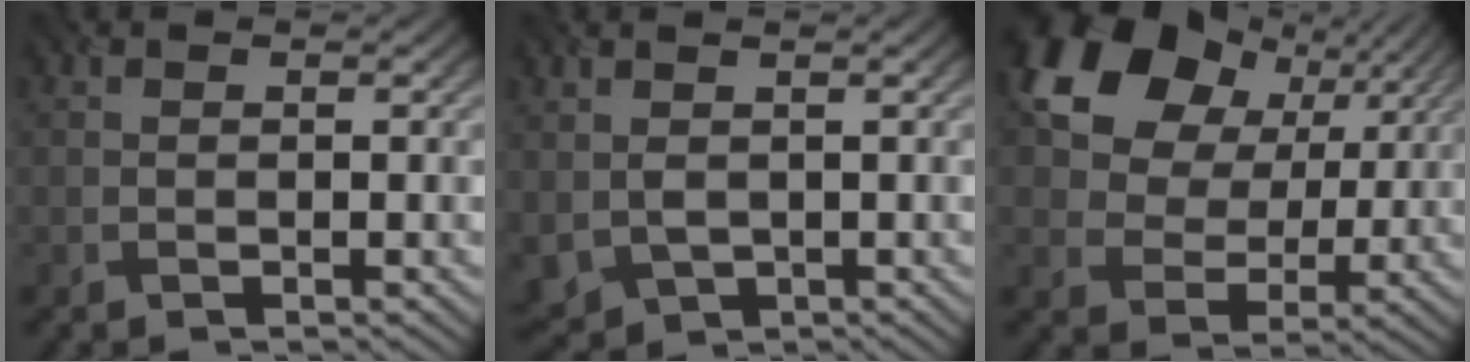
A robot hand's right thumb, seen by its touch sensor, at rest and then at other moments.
{"total": 3.3, "force": [0.5, 2.4, 2.3], "torque": [-0.072, -0.011, 0.014]}
{"total": 14.8, "force": [6.7, 10.4, 8.1], "torque": [-0.173, 0.025, 0.114]}